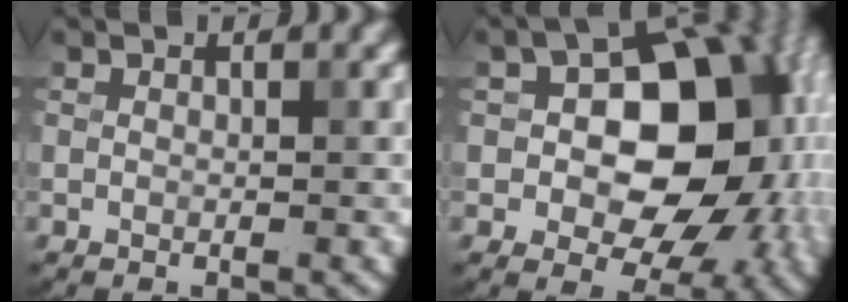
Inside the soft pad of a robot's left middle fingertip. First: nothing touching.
{"total": 14.6, "force": [1.0, 9.3, 11.2], "torque": [-0.122, 0.017, 0.018]}